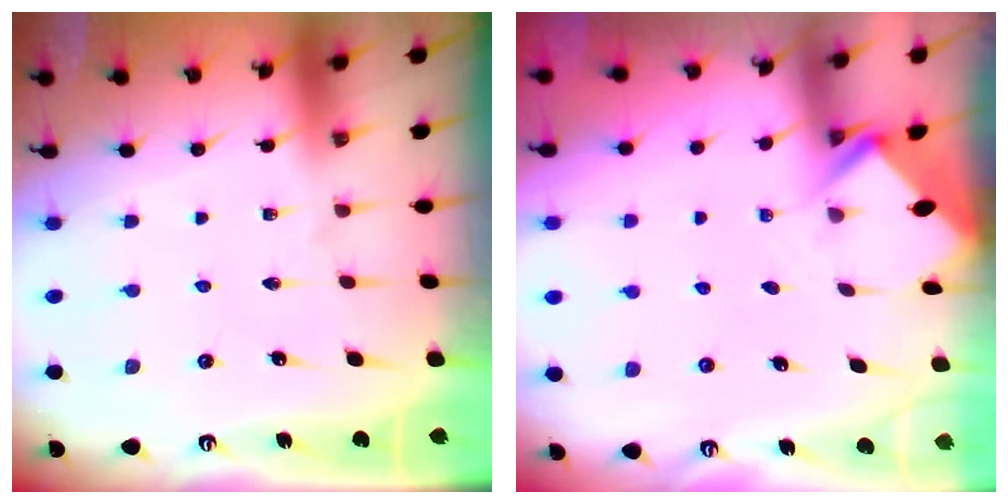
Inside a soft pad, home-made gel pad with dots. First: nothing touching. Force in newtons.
{"total": 2.5, "press": 2.5, "slide": 0.2}